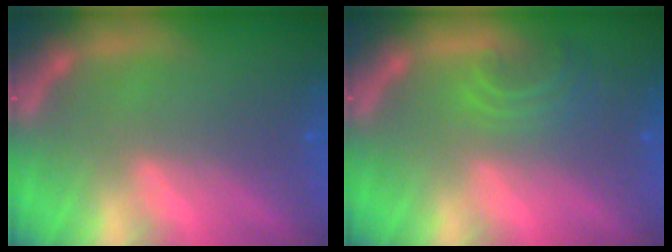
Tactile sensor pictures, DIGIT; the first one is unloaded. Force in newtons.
{"total": 2.9}